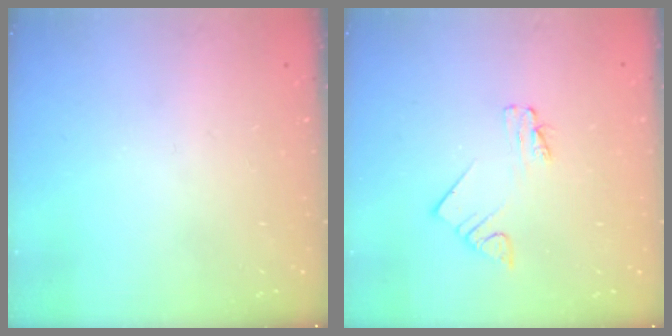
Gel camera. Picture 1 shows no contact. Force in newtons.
{"total": 2.1, "press": 2.1, "slide": 0.0}